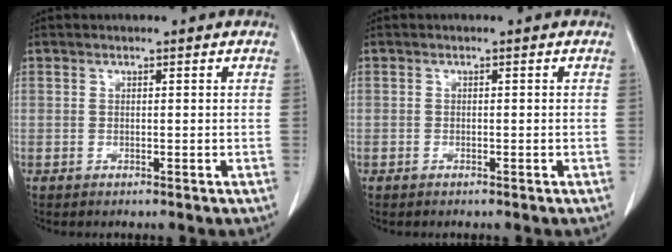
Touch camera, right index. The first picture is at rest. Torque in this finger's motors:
{"motor_torque": [0.12, -0.09, -0.04, -0.04]}